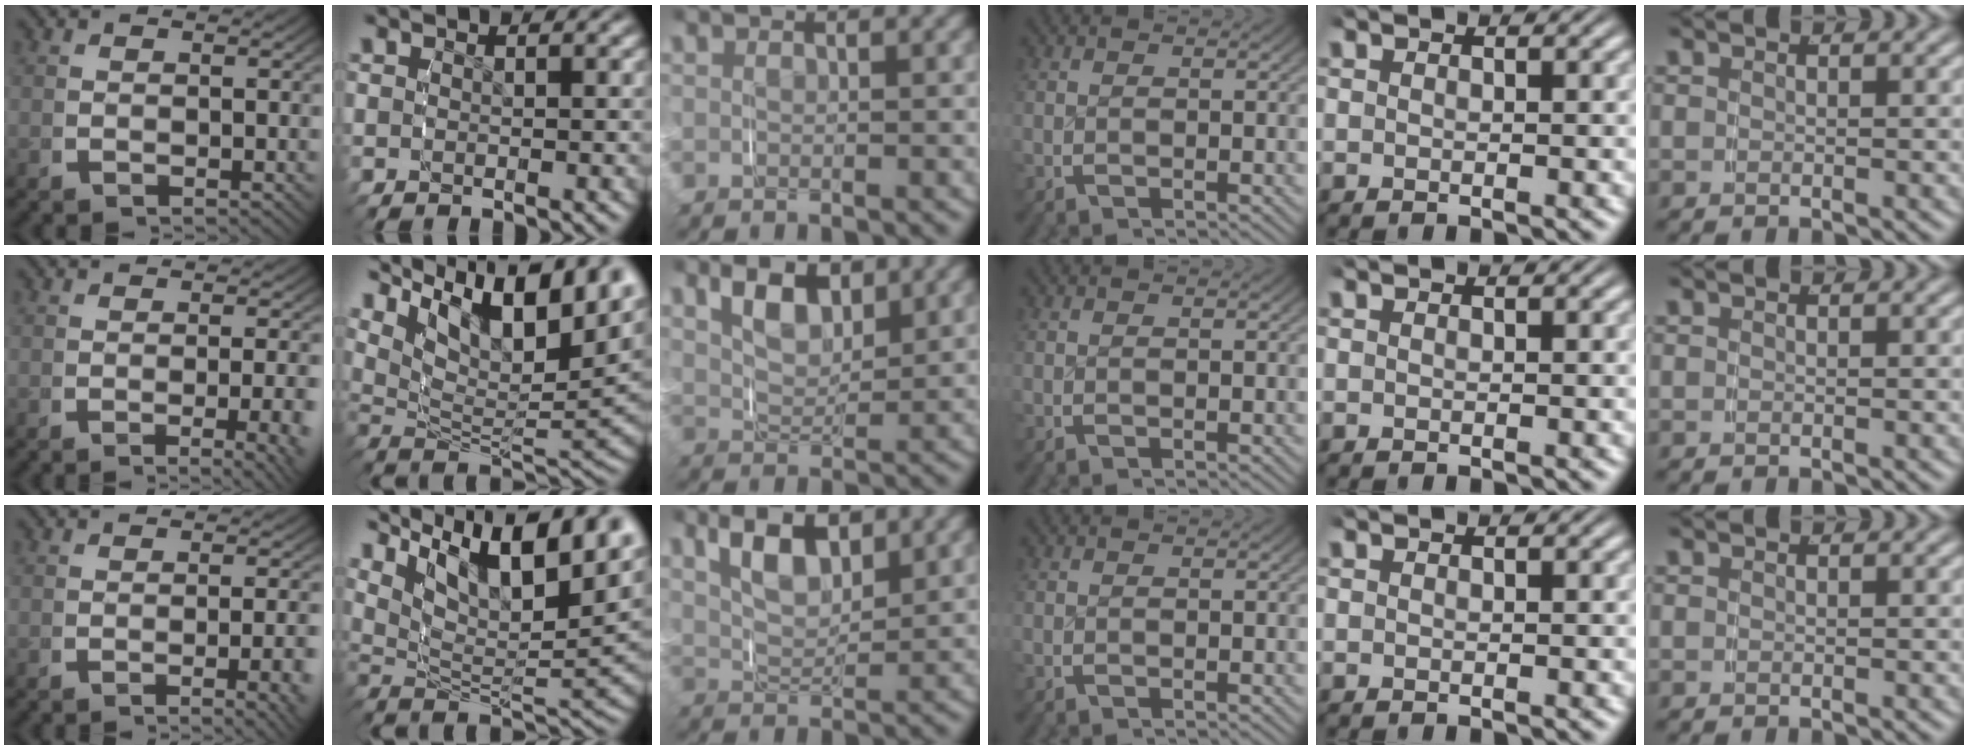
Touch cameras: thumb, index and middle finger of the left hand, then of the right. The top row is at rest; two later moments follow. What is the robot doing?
{"motion": "grasp_and_lifting", "object": "keyboard"}